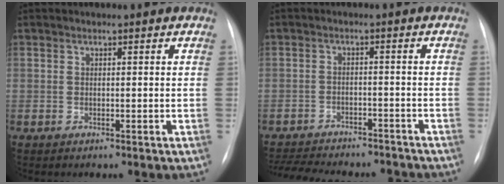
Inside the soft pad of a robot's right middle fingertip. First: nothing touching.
{"total": 15.0, "force": [-13.5, 4.1, 5.1], "torque": [-0.112, 0.001, -0.181]}